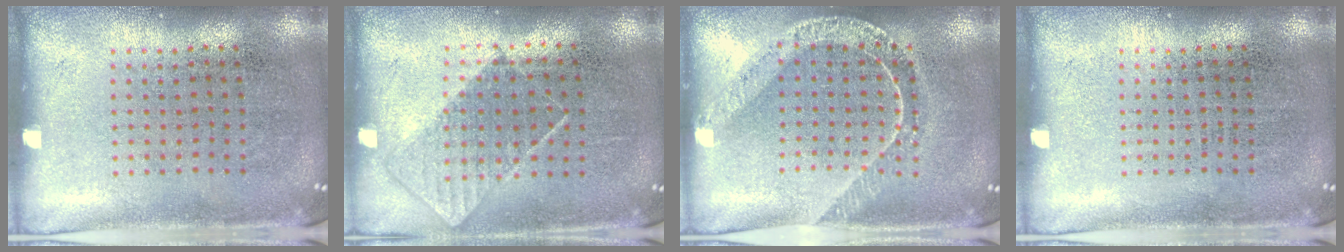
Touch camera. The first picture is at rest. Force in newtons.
{"total": 0.8, "press": 0.6, "slide": 0.4}
{"total": 1.7, "press": 1.6, "slide": 0.5}
{"total": 0.0}